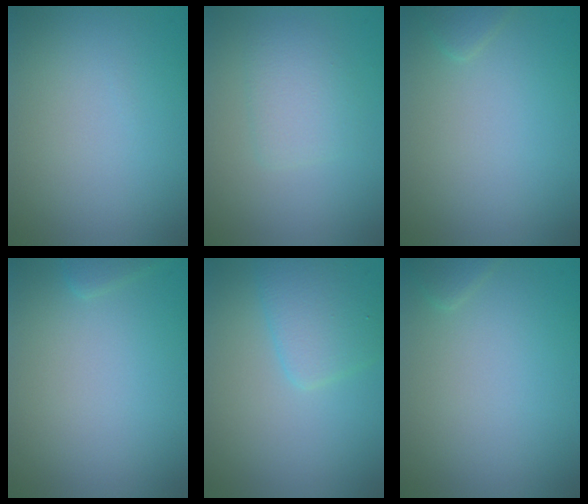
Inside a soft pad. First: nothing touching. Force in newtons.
{"total": 2.1, "press": 2.1, "slide": 0.1}
{"total": 1.1, "press": 1.1, "slide": 0.1}
{"total": 0.9, "press": 0.9, "slide": 0.0}
{"total": 3.5, "press": 3.5, "slide": 0.1}
{"total": 1.1, "press": 1.1, "slide": 0.1}